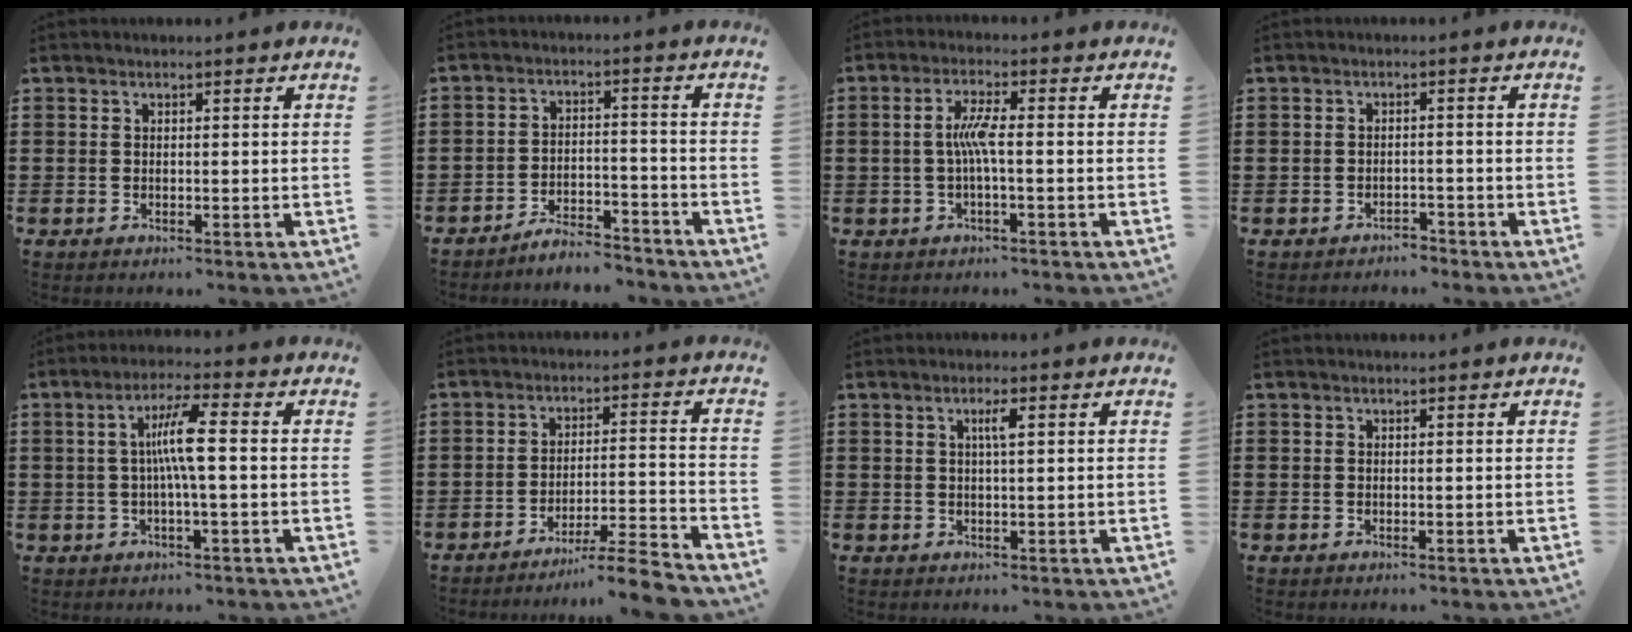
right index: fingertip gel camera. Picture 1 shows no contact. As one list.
[{"total": 4.6, "force": [-4.6, 0.3, 0.6], "torque": [-0.014, 0.009, -0.093]}, {"total": 4.5, "force": [-0.6, 0.4, 4.5], "torque": [-0.096, -0.005, -0.019]}, {"total": 2.1, "force": [-2.0, 0.3, -0.3], "torque": [-0.003, 0.003, -0.047]}, {"total": 6.3, "force": [0.0, 0.4, 6.3], "torque": [-0.124, -0.001, -0.010]}, {"total": 6.6, "force": [-5.8, -0.5, 3.1], "torque": [-0.046, -0.008, -0.112]}, {"total": 2.1, "force": [0.6, 0.2, 2.0], "torque": [-0.039, 0.003, 0.008]}, {"total": 0.0}]